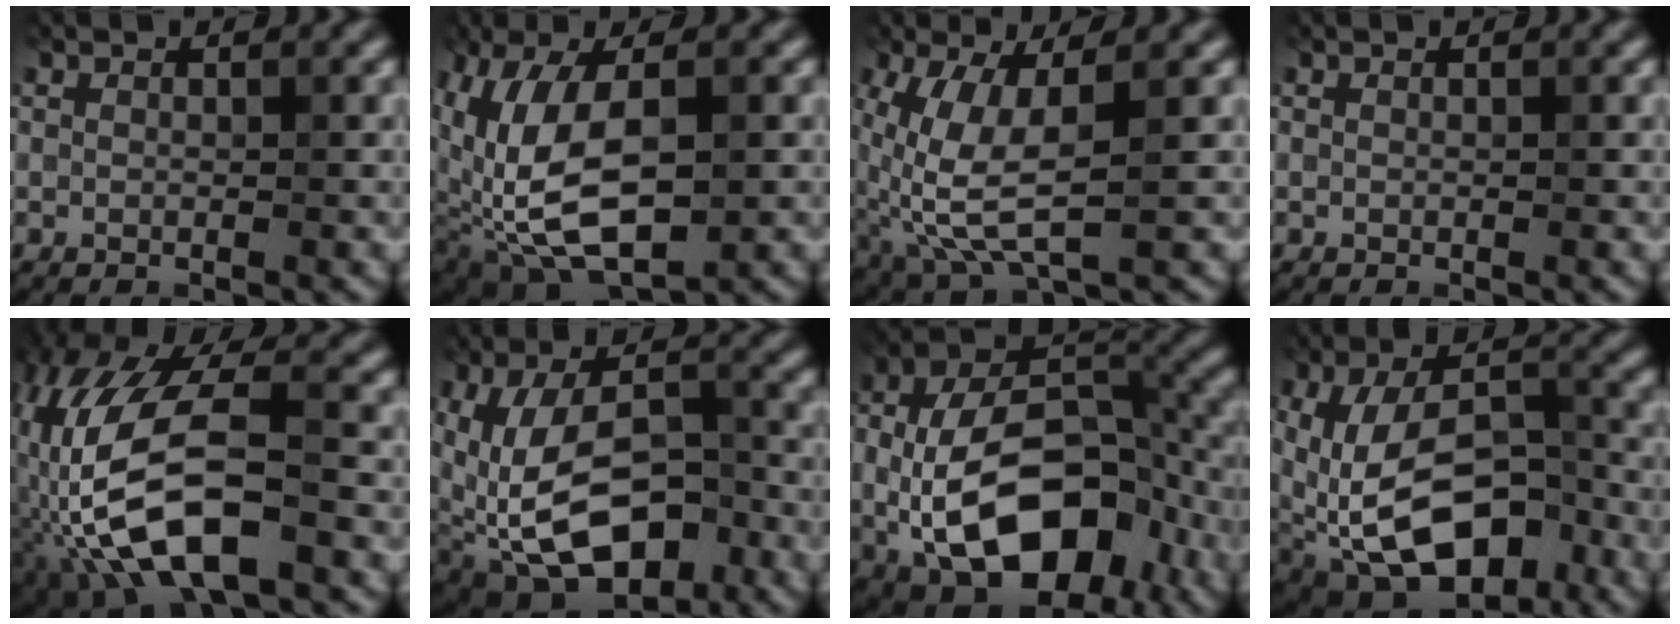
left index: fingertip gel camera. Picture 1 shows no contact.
{"total": 10.3, "force": [-0.3, 5.6, 8.6], "torque": [-0.182, -0.010, -0.005]}
{"total": 7.1, "force": [-0.6, 2.9, 6.4], "torque": [-0.163, -0.011, -0.006]}
{"total": 0.0}
{"total": 12.7, "force": [-4.2, 5.4, 10.7], "torque": [-0.222, 0.012, -0.088]}
{"total": 12.8, "force": [-3.9, 7.0, 10.0], "torque": [-0.182, -0.019, -0.062]}
{"total": 14.2, "force": [-3.5, 8.4, 11.0], "torque": [-0.178, -0.016, -0.067]}
{"total": 14.1, "force": [-4.6, 7.7, 10.9], "torque": [-0.195, -0.024, -0.069]}